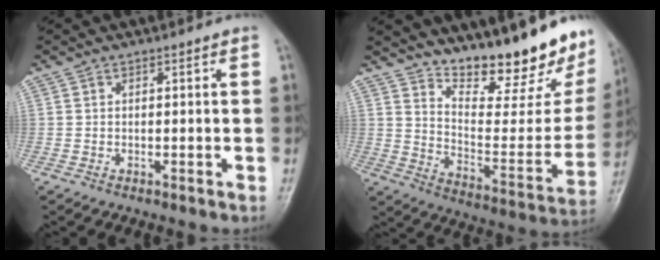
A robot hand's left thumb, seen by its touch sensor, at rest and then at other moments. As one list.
[{"total": 24.3, "force": [18.8, 6.8, 13.8], "torque": [-0.163, -0.126, 0.274]}]